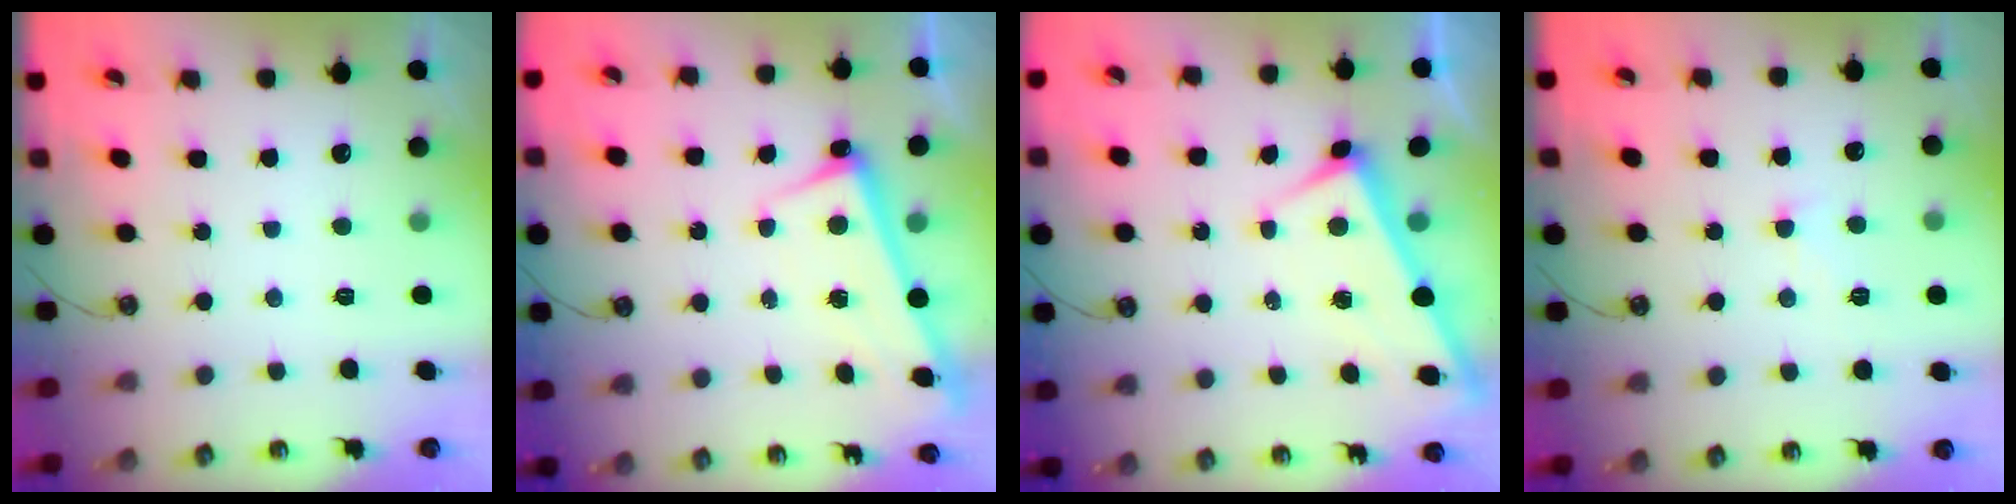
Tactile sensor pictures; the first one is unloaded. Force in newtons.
{"total": 2.8, "press": 2.8, "slide": 0.4}
{"total": 3.2, "press": 3.2, "slide": 0.0}
{"total": 1.6, "press": 1.5, "slide": 0.5}